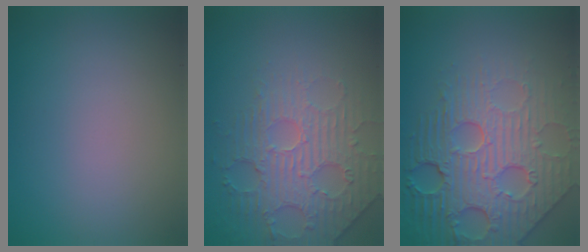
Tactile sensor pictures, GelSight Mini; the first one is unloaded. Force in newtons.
{"total": 4.6, "press": 3.8, "slide": 2.7}
{"total": 8.6, "press": 5.9, "slide": 6.2}